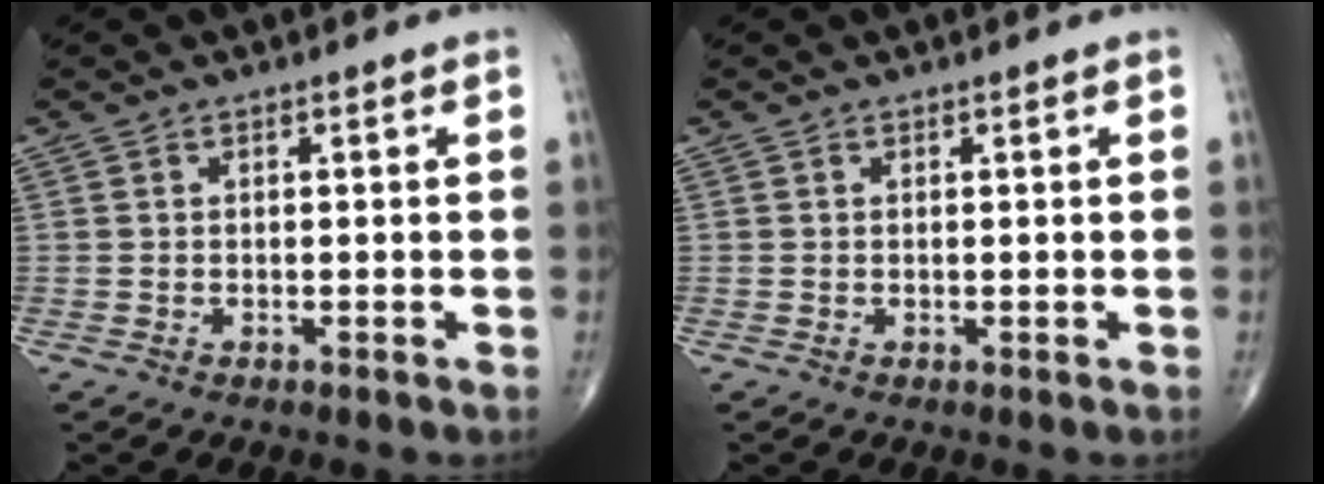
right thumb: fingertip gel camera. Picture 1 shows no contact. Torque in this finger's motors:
{"motor_torque": [-0.03, 0.01, -0.03, 0.04, 0.01]}